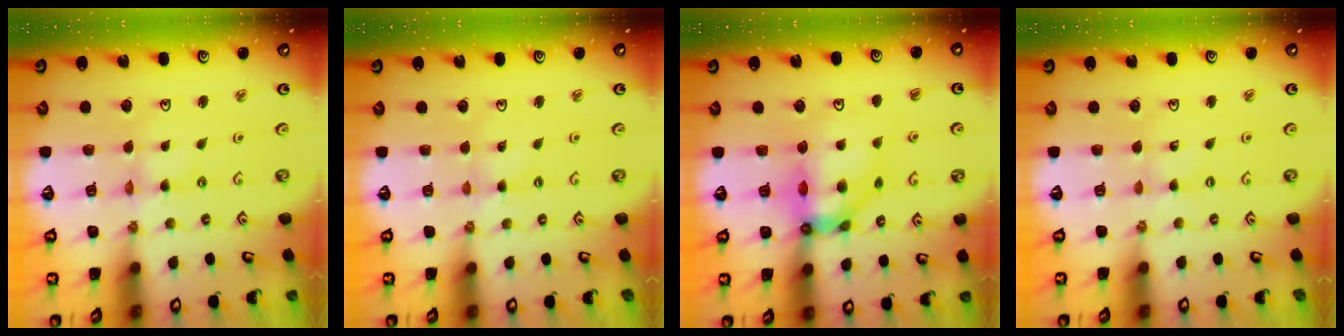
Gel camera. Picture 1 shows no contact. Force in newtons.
{"total": 1.1, "press": 1.0, "slide": 0.3}
{"total": 10.4, "press": 10.4, "slide": 1.2}
{"total": 0.0}